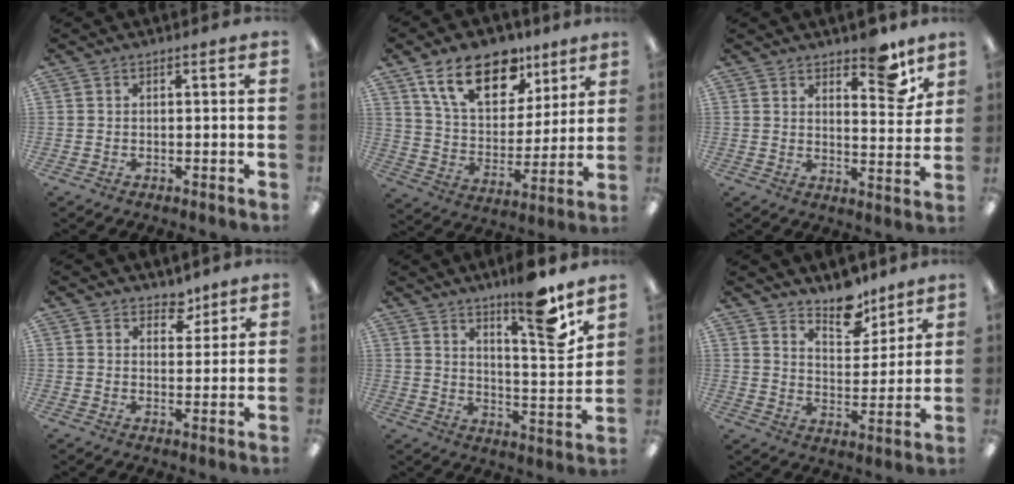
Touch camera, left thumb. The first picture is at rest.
{"total": 18.5, "force": [11.4, 10.2, 10.4], "torque": [-0.176, -0.041, 0.203]}
{"total": 9.4, "force": [7.2, 3.4, 5.0], "torque": [-0.045, -0.053, 0.118]}
{"total": 4.9, "force": [3.9, 2.8, 1.3], "torque": [-0.005, -0.023, 0.066]}
{"total": 13.9, "force": [10.5, 2.2, 8.9], "torque": [-0.122, -0.071, 0.165]}
{"total": 10.8, "force": [9.2, 4.6, 3.3], "torque": [-0.031, -0.068, 0.167]}